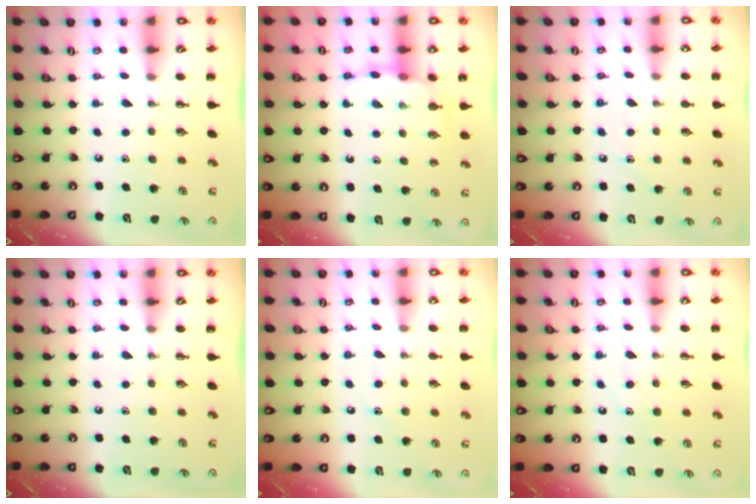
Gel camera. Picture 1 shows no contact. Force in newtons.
{"total": 7.7, "press": 7.7, "slide": 0.8}
{"total": 7.9, "press": 7.6, "slide": 2.0}
{"total": 0.0}
{"total": 8.1, "press": 7.9, "slide": 1.8}
{"total": 7.7, "press": 7.6, "slide": 1.1}